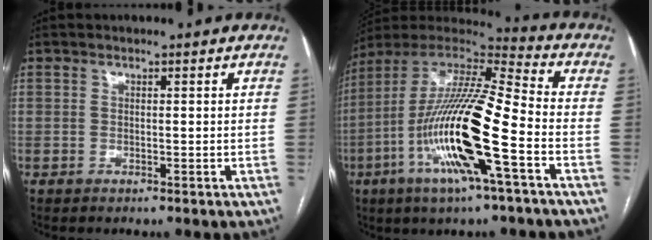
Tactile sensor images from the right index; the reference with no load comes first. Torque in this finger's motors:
{"motor_torque": [2.14, 0.00, 1.05, 0.21]}